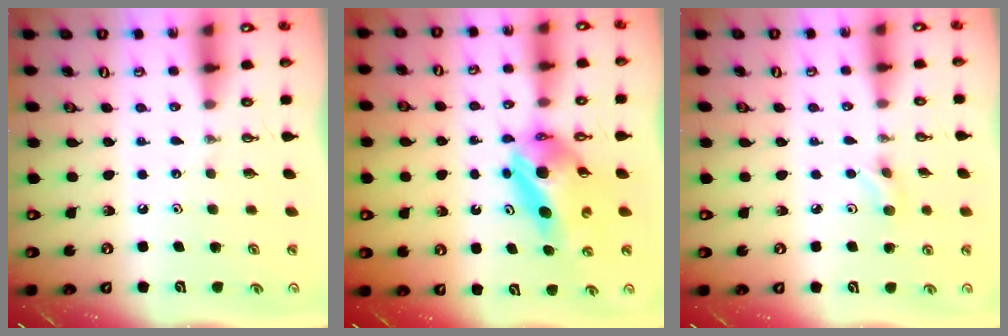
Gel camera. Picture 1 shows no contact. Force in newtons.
{"total": 9.6, "press": 9.5, "slide": 0.9}
{"total": 3.6, "press": 3.6, "slide": 0.6}